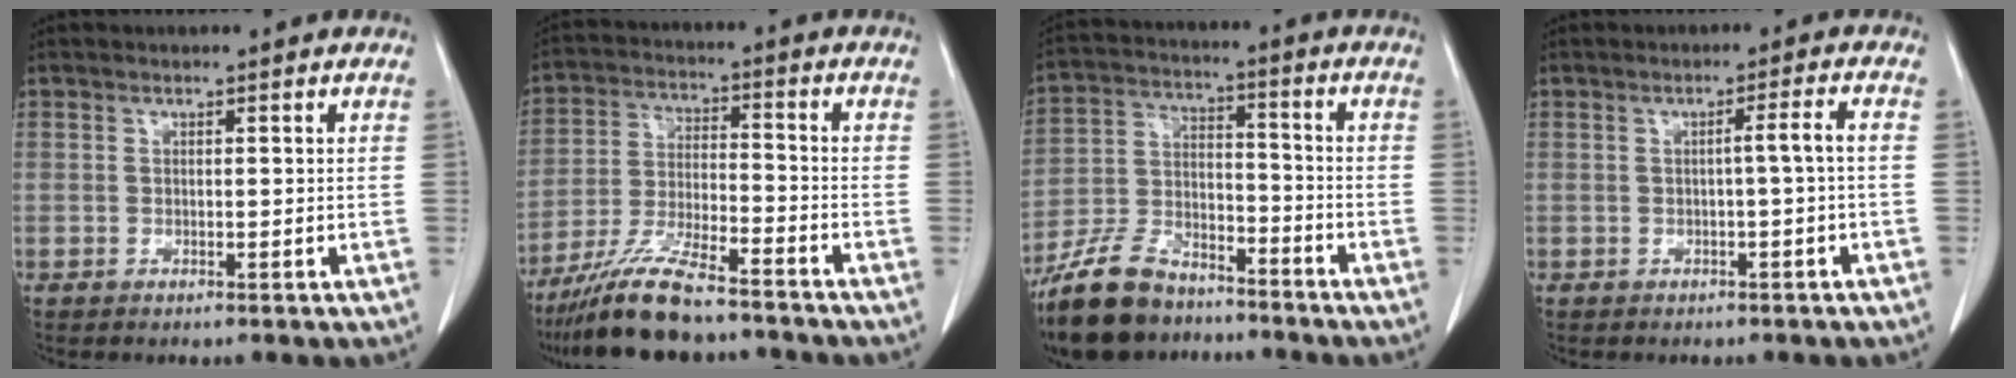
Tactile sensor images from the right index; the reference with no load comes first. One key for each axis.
{"total": 11.8, "fx": -9.8, "fy": 1.7, "fz": 6.3, "tx": -0.122, "ty": -0.023, "tz": -0.178}
{"total": 13.0, "fx": -10.4, "fy": 5.5, "fz": 5.6, "tx": -0.121, "ty": 0.002, "tz": -0.191}
{"total": 2.3, "fx": -0.5, "fy": -0.6, "fz": 2.2, "tx": -0.031, "ty": 0.003, "tz": -0.007}